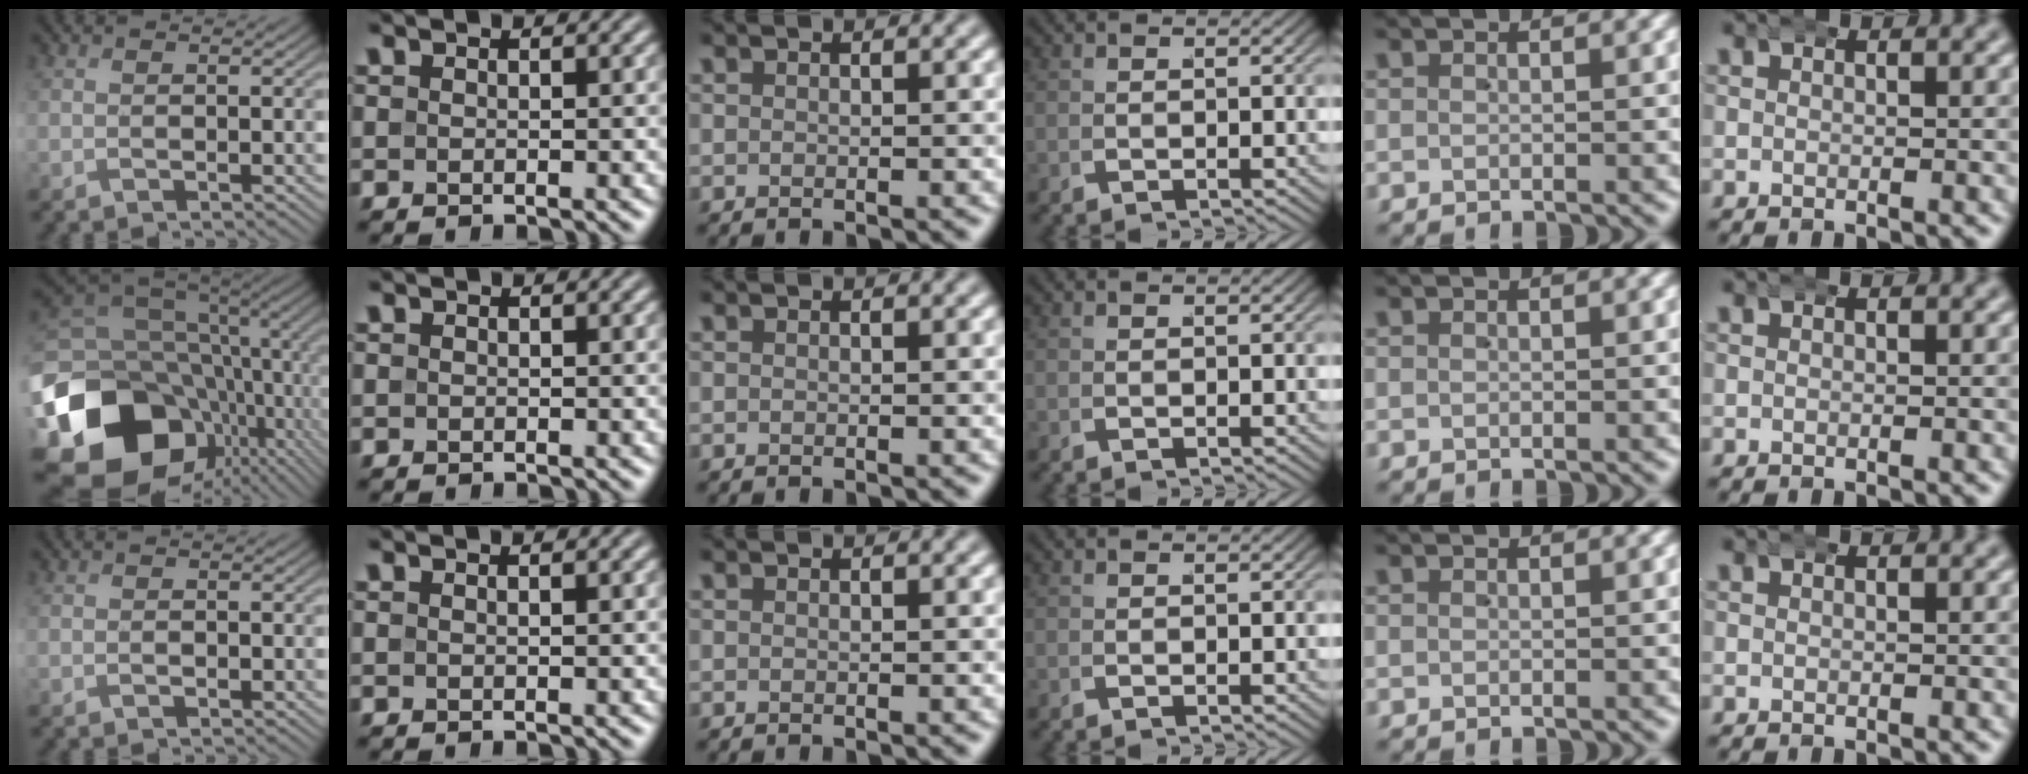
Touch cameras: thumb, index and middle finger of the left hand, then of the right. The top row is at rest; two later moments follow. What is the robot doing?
{"motion": "wrap", "object": "aluminum foil"}